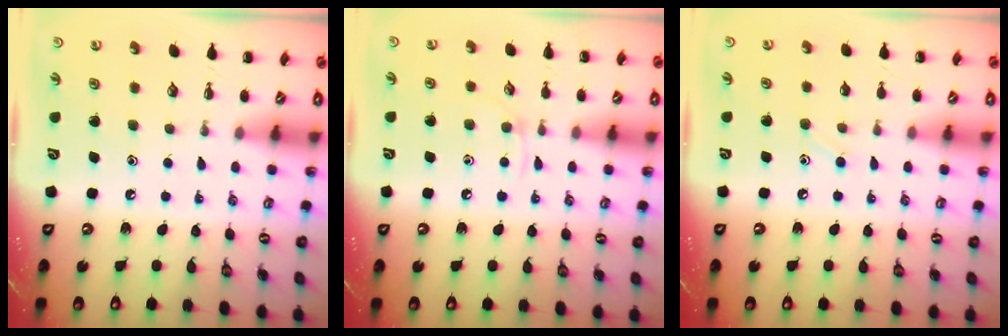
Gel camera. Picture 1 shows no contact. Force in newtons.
{"total": 3.1, "press": 2.9, "slide": 1.1}
{"total": 4.8, "press": 4.4, "slide": 1.7}